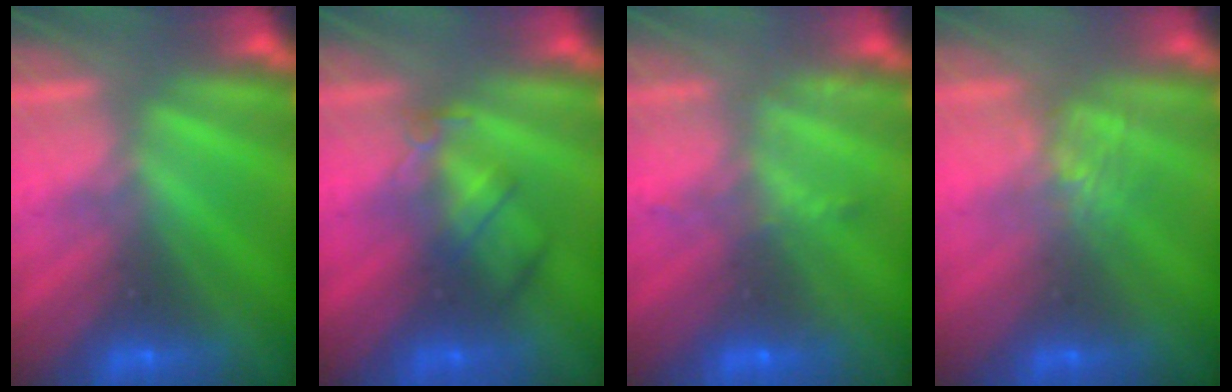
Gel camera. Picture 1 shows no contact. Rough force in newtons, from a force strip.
{"total": 2.4}
{"total": 2.3}
{"total": 2.1}